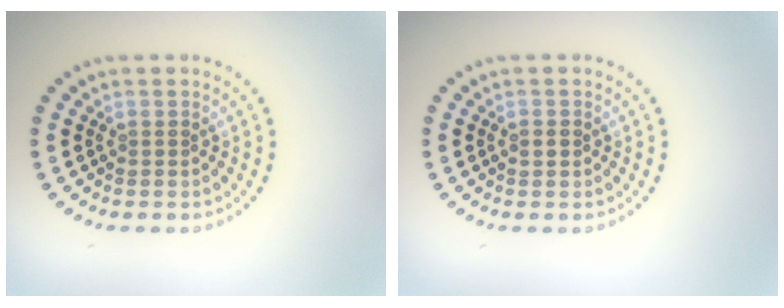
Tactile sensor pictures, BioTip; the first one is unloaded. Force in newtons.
{"total": 1.1, "press": 1.1, "slide": 0.2}